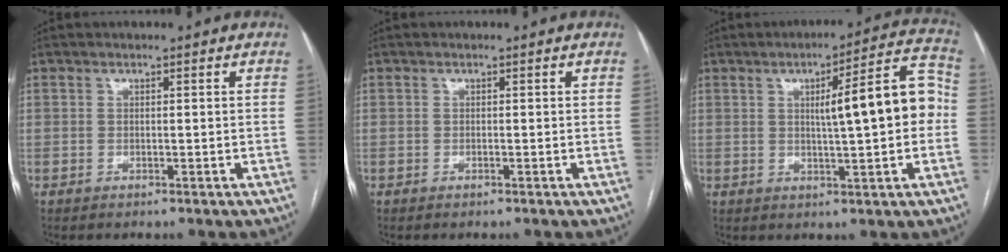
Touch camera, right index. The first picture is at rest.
{"total": 0.0}
{"total": 11.7, "force": [0.7, 1.6, 11.6], "torque": [-0.151, 0.034, 0.009]}